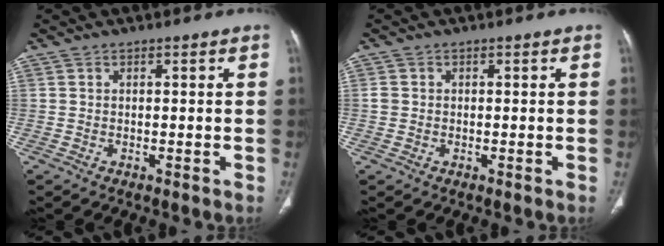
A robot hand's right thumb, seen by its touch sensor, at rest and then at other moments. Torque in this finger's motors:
{"motor_torque": [0.07, -0.12, -0.19, 0.03, -0.02]}